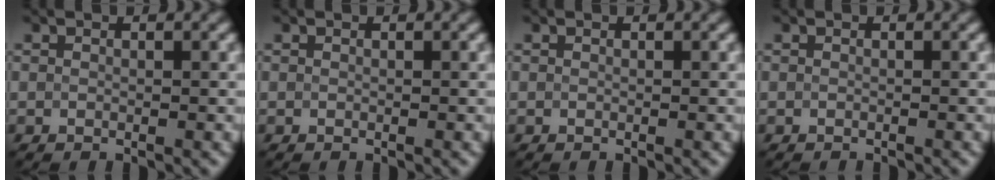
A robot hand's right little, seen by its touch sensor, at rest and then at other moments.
{"total": 0.0}
{"total": 0.0}
{"total": 0.6, "force": [-0.5, 0.1, 0.1], "torque": [0.003, -0.002, -0.009]}